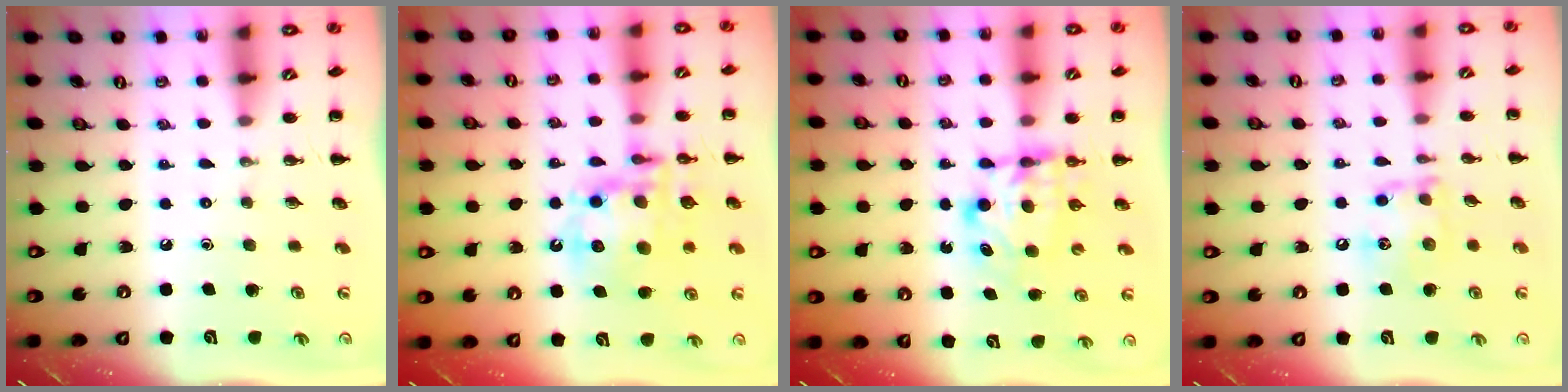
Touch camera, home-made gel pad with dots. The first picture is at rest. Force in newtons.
{"total": 15.4, "press": 15.1, "slide": 3.3}
{"total": 6.0, "press": 6.0, "slide": 0.4}
{"total": 10.8, "press": 10.8, "slide": 0.6}